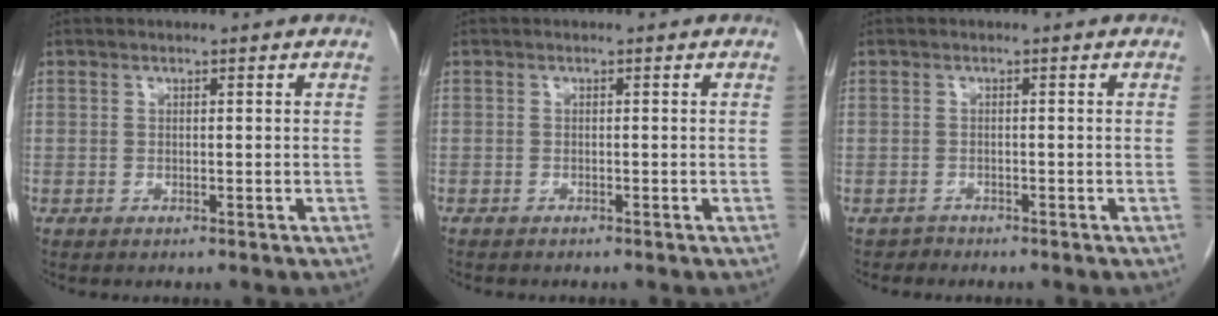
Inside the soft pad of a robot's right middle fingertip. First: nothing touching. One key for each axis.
{"total": 1.3, "fx": -1.2, "fy": 0.4, "fz": 0.5, "tx": -0.012, "ty": -0.003, "tz": -0.014}
{"total": 0.9, "fx": -0.7, "fy": 0.2, "fz": -0.4, "tx": 0.003, "ty": -0.002, "tz": -0.014}